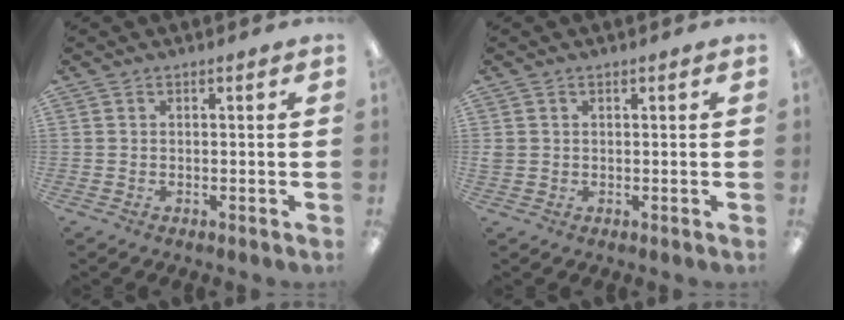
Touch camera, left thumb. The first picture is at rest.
{"total": 1.3, "force": [0.3, 1.2, 0.2], "torque": [-0.005, 0.003, 0.005]}